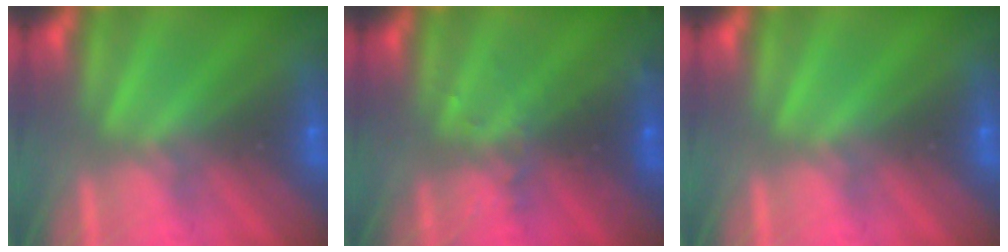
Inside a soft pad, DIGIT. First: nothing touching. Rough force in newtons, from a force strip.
{"total": 2.8}
{"total": 0.0}